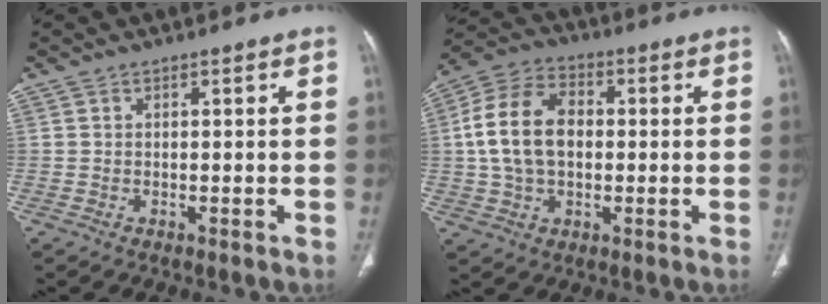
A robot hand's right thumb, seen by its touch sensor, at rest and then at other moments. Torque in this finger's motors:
{"motor_torque": [0.87, 1.31, 0.69, -0.51, 0.43]}